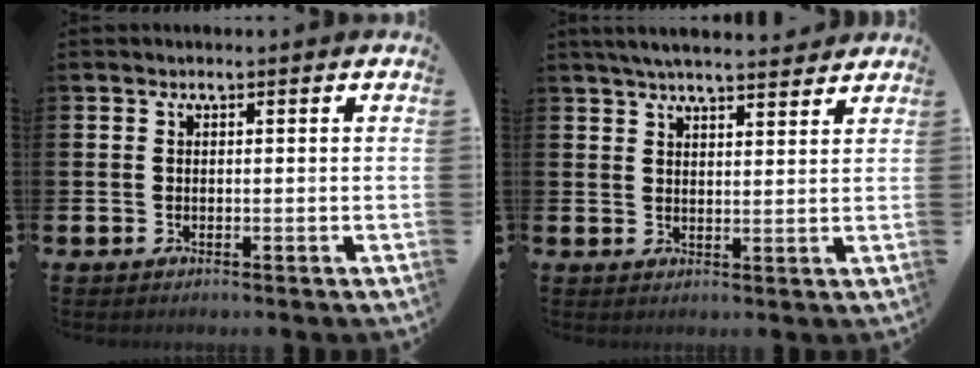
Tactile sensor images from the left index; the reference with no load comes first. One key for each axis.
{"total": 4.5, "fx": 4.3, "fy": 0.5, "fz": 1.2, "tx": -0.027, "ty": -0.016, "tz": 0.078}